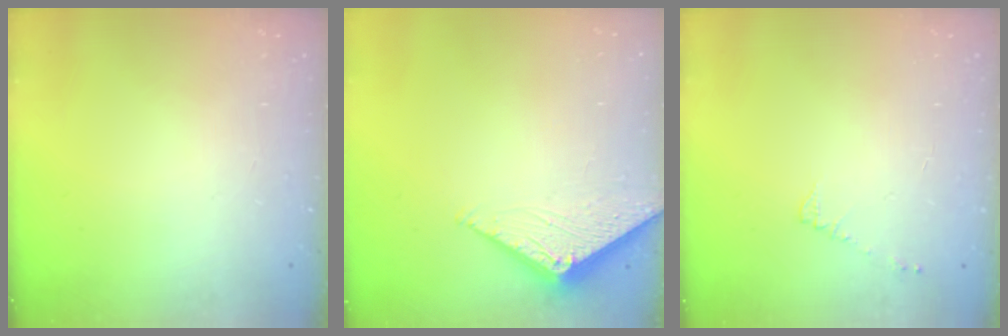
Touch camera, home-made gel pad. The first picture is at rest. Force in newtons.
{"total": 3.1, "press": 3.1, "slide": 0.4}
{"total": 4.3, "press": 4.3, "slide": 0.6}